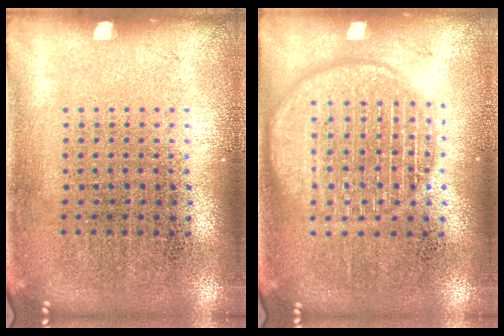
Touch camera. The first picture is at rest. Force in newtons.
{"total": 3.0, "press": 3.0, "slide": 0.3}